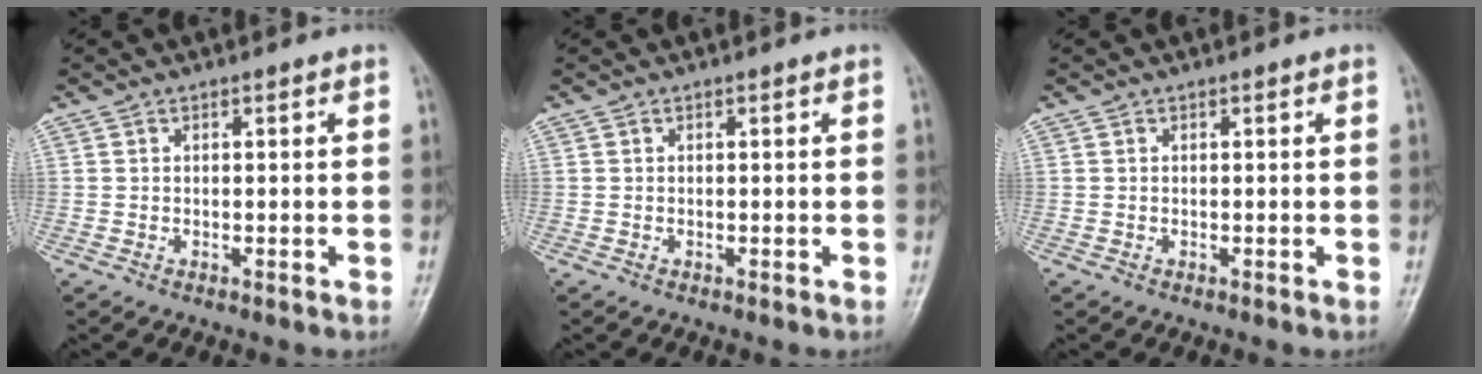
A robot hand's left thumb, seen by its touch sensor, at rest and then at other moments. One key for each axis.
{"total": 0.0}
{"total": 0.0}